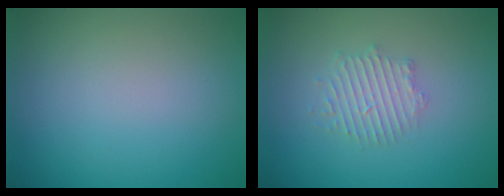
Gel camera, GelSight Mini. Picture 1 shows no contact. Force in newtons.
{"total": 2.4, "press": 2.4, "slide": 0.3}